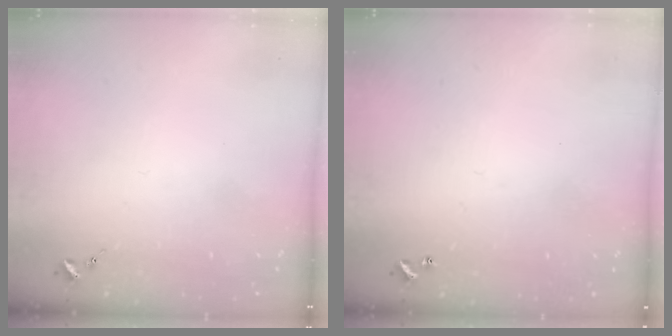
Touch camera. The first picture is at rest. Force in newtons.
{"total": 1.0, "press": 1.0, "slide": 0.2}